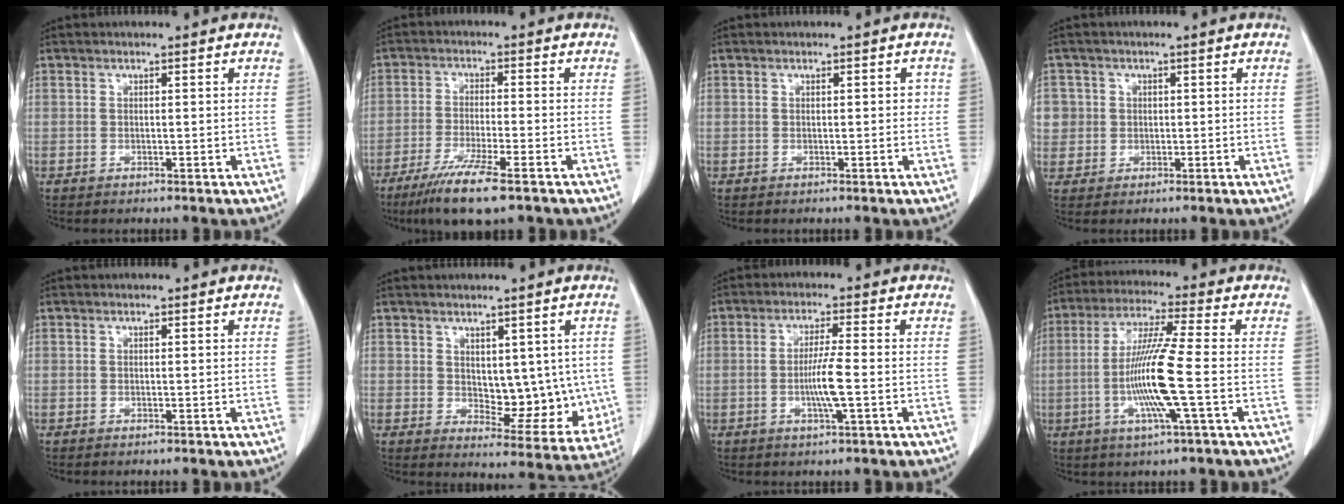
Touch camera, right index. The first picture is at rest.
{"total": 9.1, "force": [-6.1, 0.3, 6.8], "torque": [-0.124, -0.025, -0.099]}
{"total": 1.1, "force": [0.1, 0.7, 0.9], "torque": [-0.007, 0.005, 0.001]}
{"total": 3.9, "force": [0.6, 3.9, 0.0], "torque": [0.014, 0.008, 0.014]}
{"total": 0.0}
{"total": 9.1, "force": [0.7, 5.1, 7.5], "torque": [-0.078, -0.006, 0.025]}
{"total": 5.1, "force": [-1.1, -0.3, 4.9], "torque": [-0.097, -0.008, -0.022]}
{"total": 11.4, "force": [-2.3, -0.9, 11.2], "torque": [-0.222, -0.011, -0.051]}